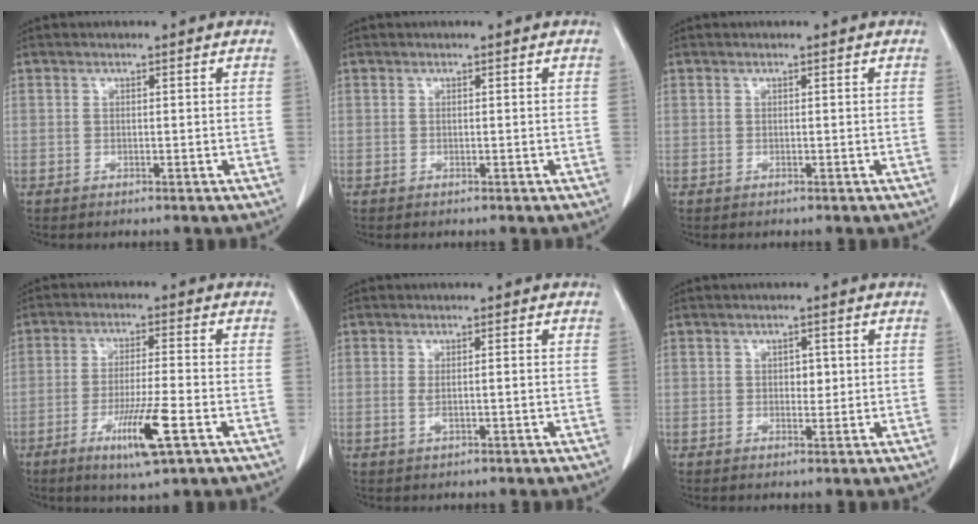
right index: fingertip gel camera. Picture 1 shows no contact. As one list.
[{"total": 0.0}, {"total": 0.0}, {"total": 8.9, "force": [-4.0, 0.3, 7.9], "torque": [-0.141, -0.020, -0.068]}, {"total": 2.1, "force": [-0.3, 0.4, 2.1], "torque": [-0.041, 0.001, 0.000]}, {"total": 1.9, "force": [0.2, 1.2, 1.4], "torque": [-0.017, 0.001, 0.004]}]